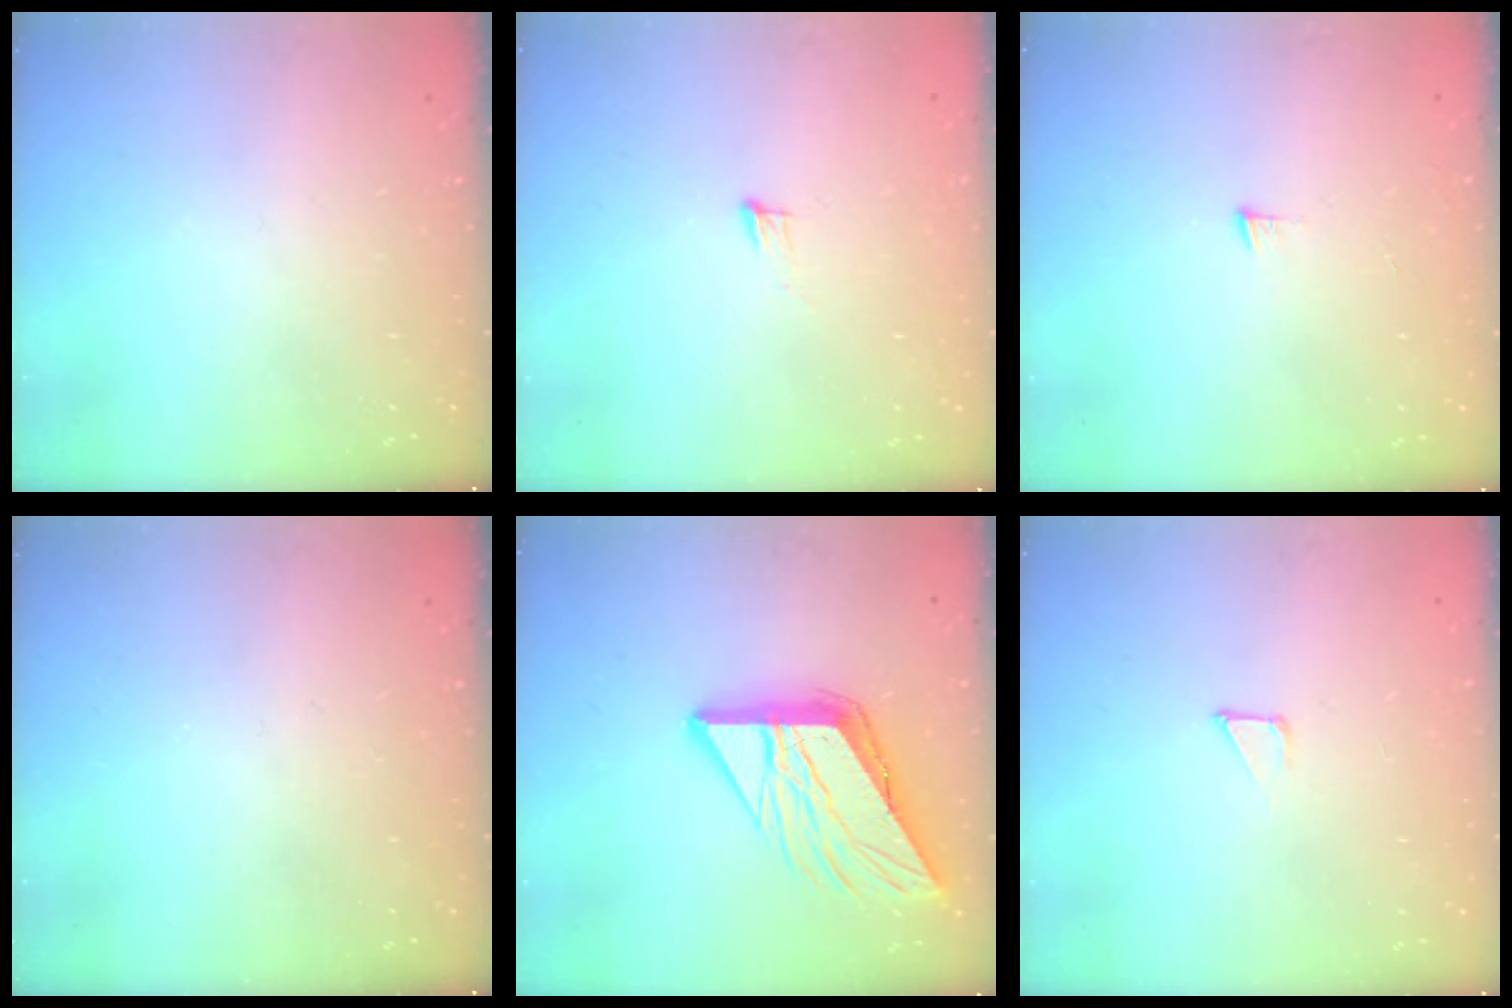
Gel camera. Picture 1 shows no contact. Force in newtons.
{"total": 4.3, "press": 4.1, "slide": 1.0}
{"total": 3.2, "press": 3.2, "slide": 0.4}
{"total": 0.0}
{"total": 15.9, "press": 15.9, "slide": 1.6}
{"total": 1.7, "press": 1.7, "slide": 0.0}